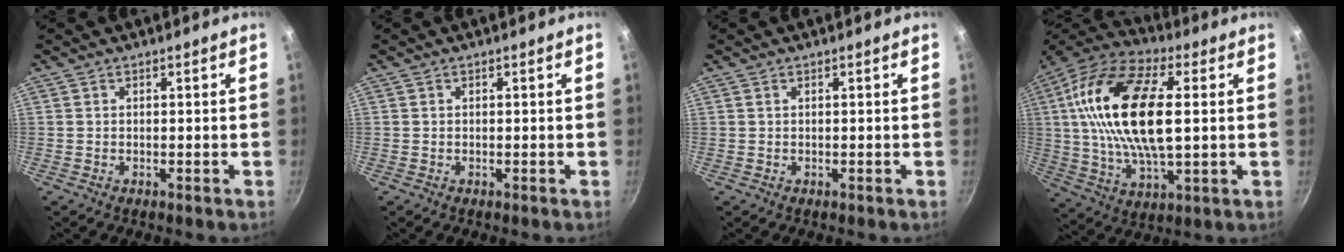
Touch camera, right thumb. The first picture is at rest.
{"total": 0.0}
{"total": 0.0}
{"total": 23.6, "force": [3.5, 10.9, 20.6], "torque": [-0.393, 0.011, 0.050]}